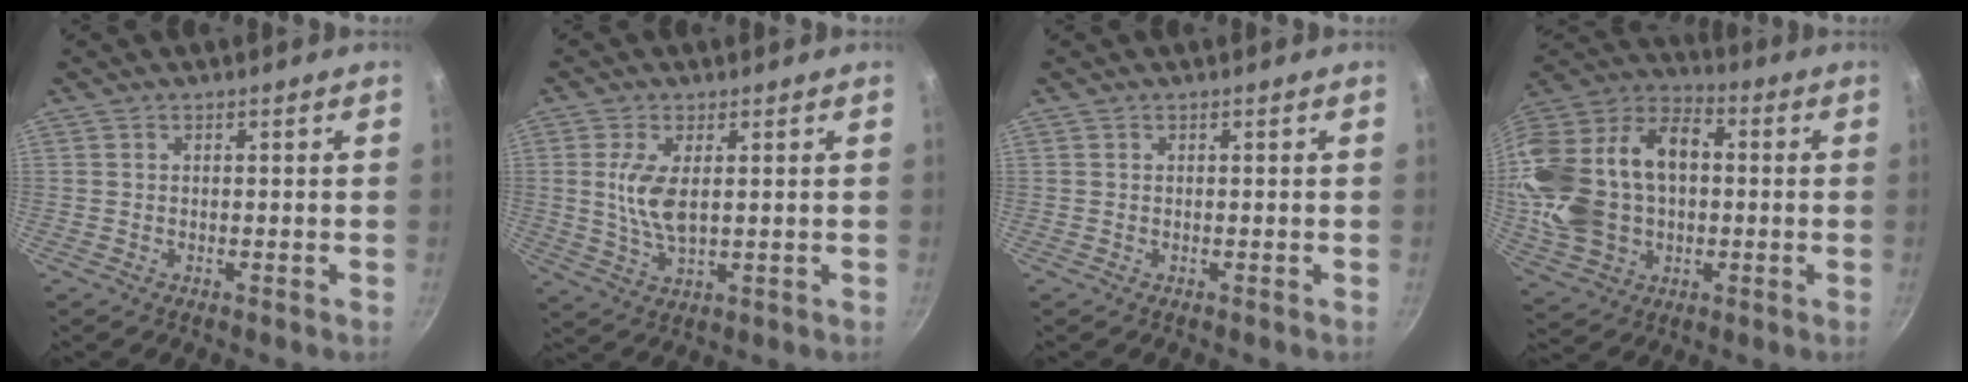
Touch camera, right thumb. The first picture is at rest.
{"total": 7.3, "force": [1.2, 3.2, 6.4], "torque": [-0.128, -0.006, 0.027]}
{"total": 0.0}
{"total": 25.9, "force": [0.9, 18.0, 18.7], "torque": [-0.368, 0.047, 0.021]}